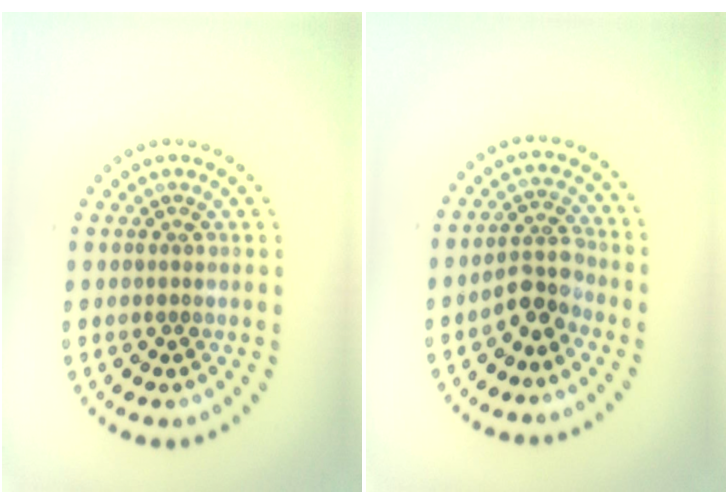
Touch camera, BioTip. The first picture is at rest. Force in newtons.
{"total": 2.9, "press": 2.4, "slide": 1.6}